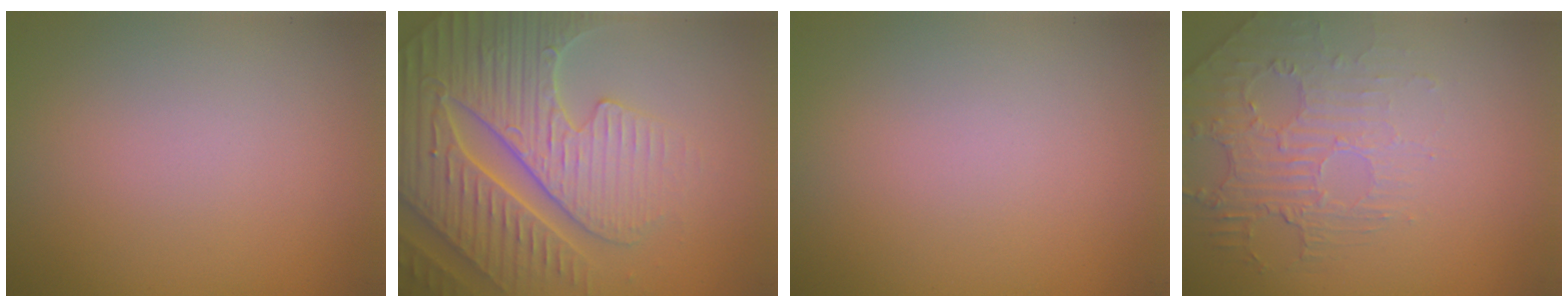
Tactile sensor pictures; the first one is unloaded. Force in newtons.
{"total": 7.6, "press": 7.4, "slide": 1.8}
{"total": 0.0}
{"total": 2.3, "press": 1.5, "slide": 1.7}